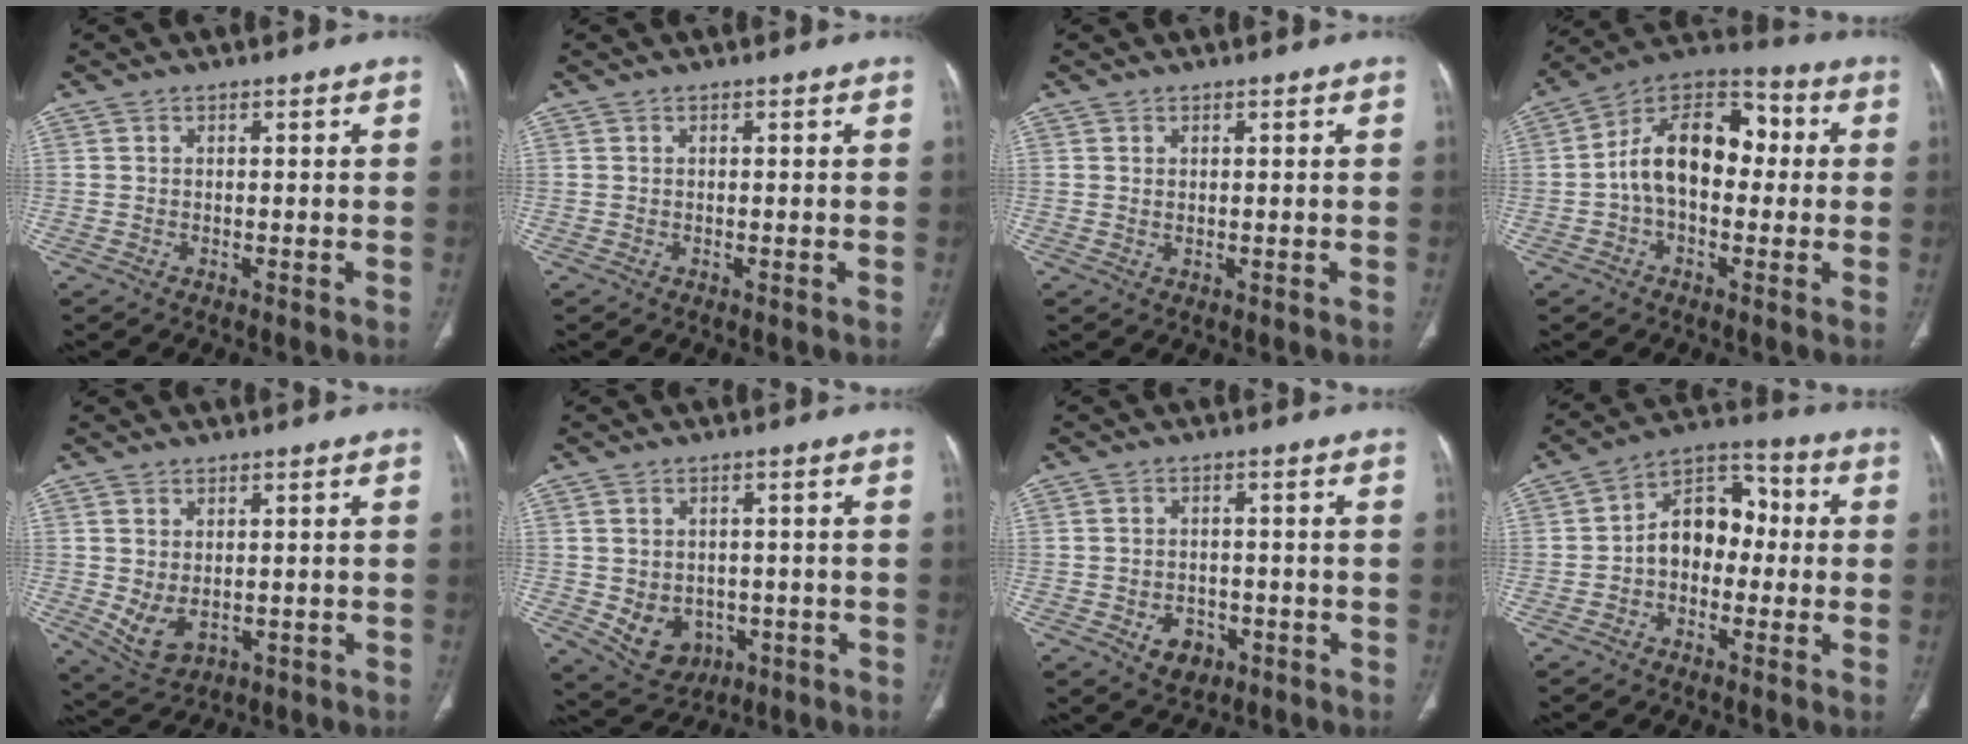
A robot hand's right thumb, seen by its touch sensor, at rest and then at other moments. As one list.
[{"total": 0.0}, {"total": 0.6, "force": [0.3, 0.2, 0.4], "torque": [-0.007, -0.003, 0.007]}, {"total": 15.7, "force": [0.3, 9.9, 12.2], "torque": [-0.178, 0.047, -0.008]}, {"total": 5.8, "force": [-0.4, 3.8, 4.4], "torque": [-0.080, -0.004, 0.016]}, {"total": 8.5, "force": [-2.0, 7.0, 4.5], "torque": [-0.055, 0.011, -0.007]}, {"total": 5.1, "force": [-2.1, 3.8, 2.7], "torque": [-0.026, 0.013, -0.023]}, {"total": 11.2, "force": [-0.8, 8.0, 7.7], "torque": [-0.088, 0.044, -0.029]}]